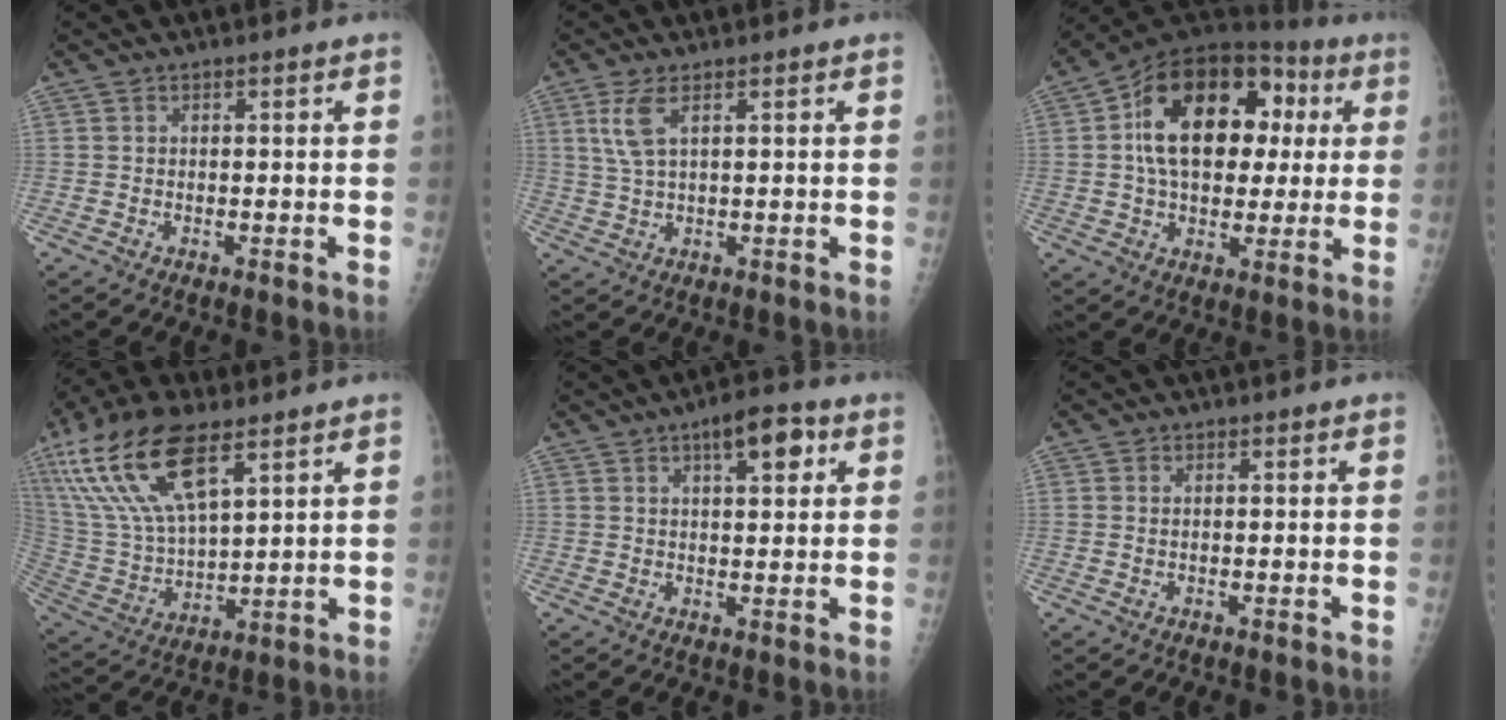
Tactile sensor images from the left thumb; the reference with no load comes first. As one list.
[{"total": 4.7, "force": [2.1, 1.3, 4.0], "torque": [-0.103, -0.006, 0.050]}, {"total": 21.3, "force": [4.0, 13.8, 15.8], "torque": [-0.221, 0.025, 0.057]}, {"total": 19.8, "force": [10.9, 8.0, 14.5], "torque": [-0.293, -0.028, 0.219]}, {"total": 7.4, "force": [3.5, 2.8, 5.9], "torque": [-0.069, -0.005, 0.047]}, {"total": 0.8, "force": [0.2, 0.3, 0.7], "torque": [-0.019, 0.003, 0.008]}]